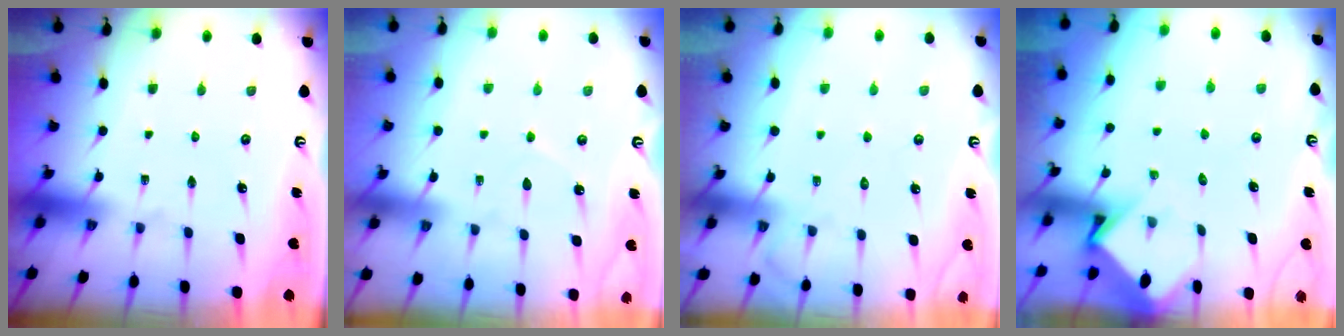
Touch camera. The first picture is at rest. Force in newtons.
{"total": 4.4, "press": 4.4, "slide": 0.4}
{"total": 6.4, "press": 6.3, "slide": 0.8}
{"total": 3.7, "press": 3.7, "slide": 0.3}